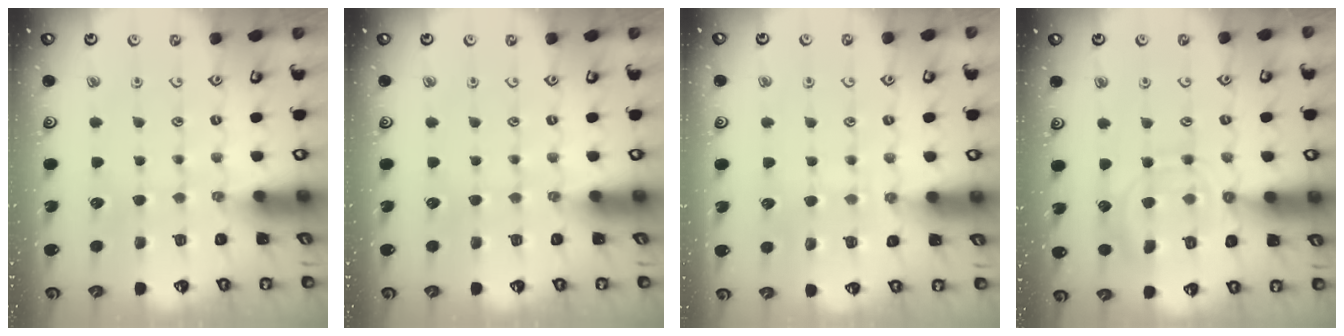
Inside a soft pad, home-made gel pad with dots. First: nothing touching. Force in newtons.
{"total": 0.0}
{"total": 5.5, "press": 5.4, "slide": 0.6}
{"total": 11.5, "press": 11.5, "slide": 0.7}